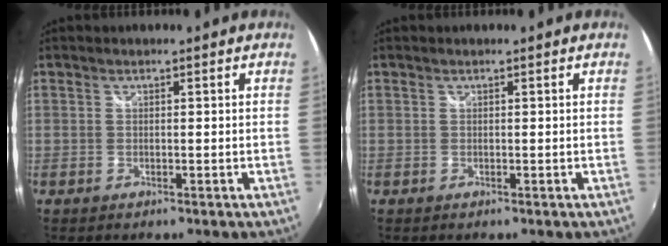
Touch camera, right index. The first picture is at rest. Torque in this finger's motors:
{"motor_torque": [-0.01, 0.02, -0.02, -0.01]}